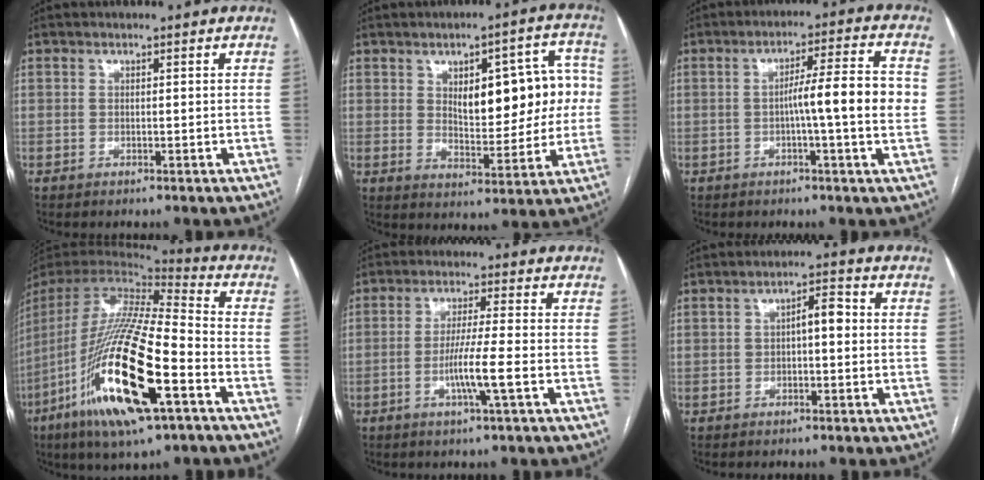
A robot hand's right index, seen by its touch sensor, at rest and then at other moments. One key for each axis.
{"total": 12.9, "fx": 2.1, "fy": 5.5, "fz": 11.5, "tx": -0.141, "ty": 0.032, "tz": 0.040}
{"total": 9.0, "fx": -0.6, "fy": -0.2, "fz": 9.0, "tx": -0.134, "ty": 0.015, "tz": -0.013}
{"total": 25.9, "fx": -10.6, "fy": 4.6, "fz": 23.2, "tx": -0.486, "ty": -0.055, "tz": -0.194}
{"total": 6.1, "fx": -1.9, "fy": -0.7, "fz": 5.8, "tx": -0.111, "ty": -0.007, "tz": -0.035}
{"total": 3.5, "fx": 0.2, "fy": 1.2, "fz": 3.3, "tx": -0.053, "ty": 0.020, "tz": 0.004}